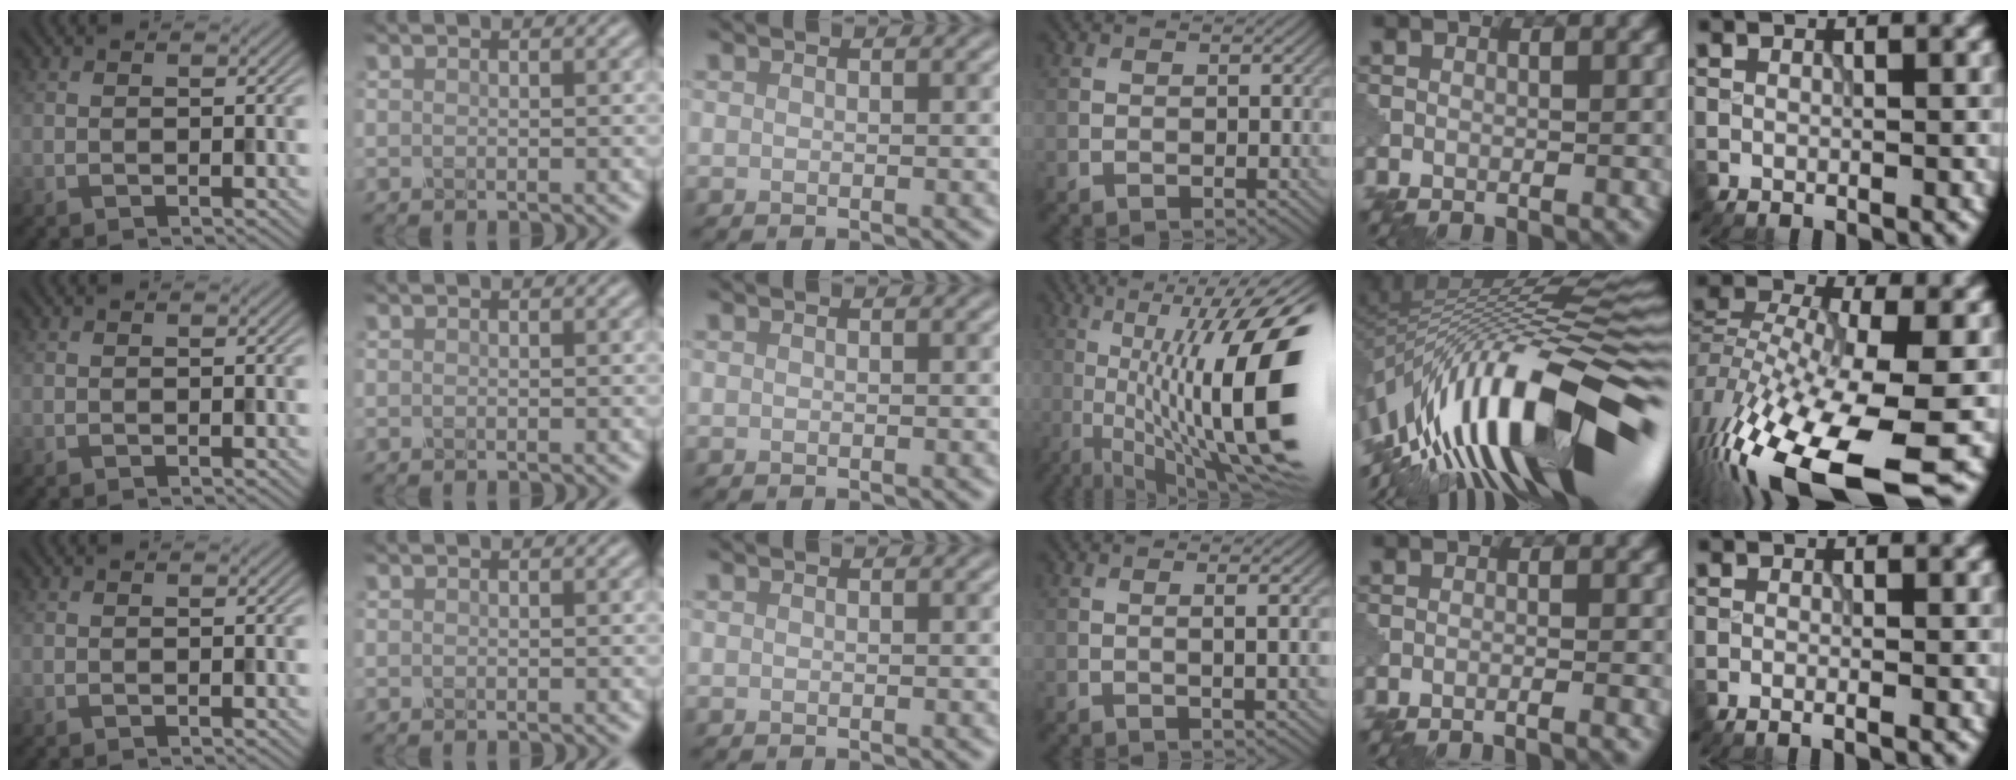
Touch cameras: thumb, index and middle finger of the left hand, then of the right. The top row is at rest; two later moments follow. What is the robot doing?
{"motion": "shake", "object": "plastic piggy bank"}